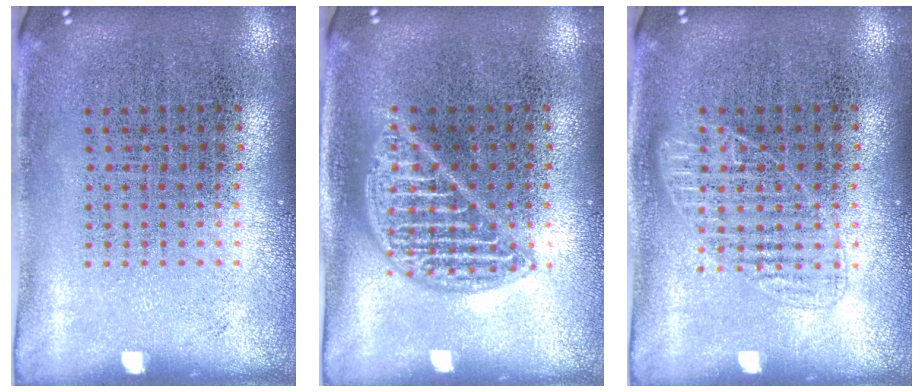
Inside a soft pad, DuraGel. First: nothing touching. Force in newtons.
{"total": 1.9, "press": 1.9, "slide": 0.3}
{"total": 1.8, "press": 1.7, "slide": 0.4}